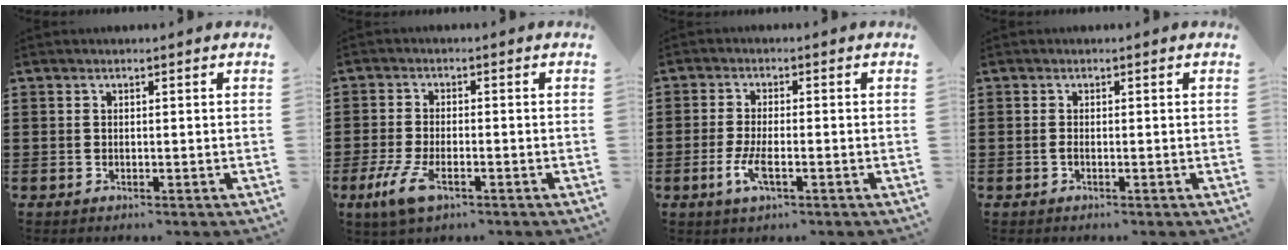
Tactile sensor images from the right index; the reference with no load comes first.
{"total": 4.9, "force": [-2.4, 1.6, 3.9], "torque": [-0.099, -0.012, -0.050]}
{"total": 4.0, "force": [-1.4, 1.4, 3.5], "torque": [-0.077, -0.005, -0.031]}
{"total": 0.6, "force": [-0.3, 0.0, 0.5], "torque": [-0.011, -0.004, -0.004]}